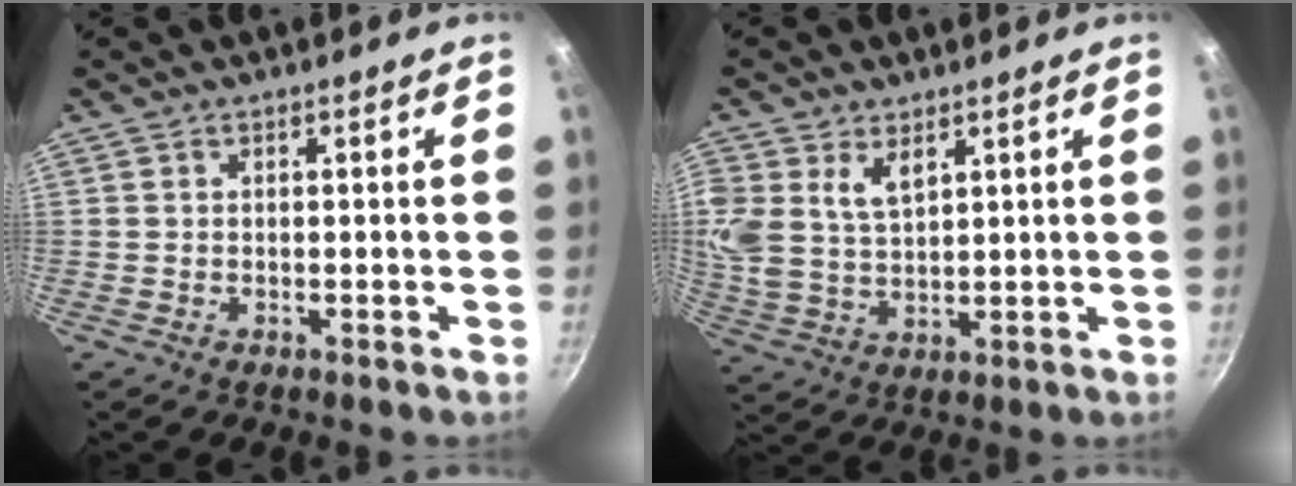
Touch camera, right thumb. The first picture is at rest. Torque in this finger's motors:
{"motor_torque": [0.07, 0.28, 0.75, 0.63, 0.11]}